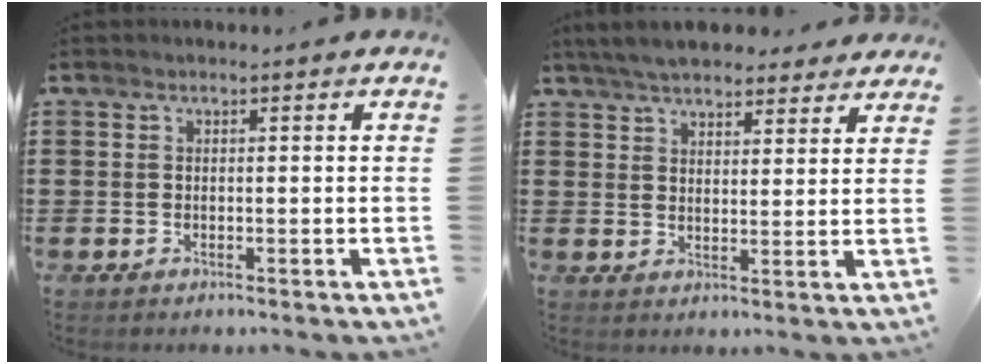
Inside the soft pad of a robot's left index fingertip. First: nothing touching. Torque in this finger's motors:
{"motor_torque": [2.14, 0.00, 0.25, -0.06]}